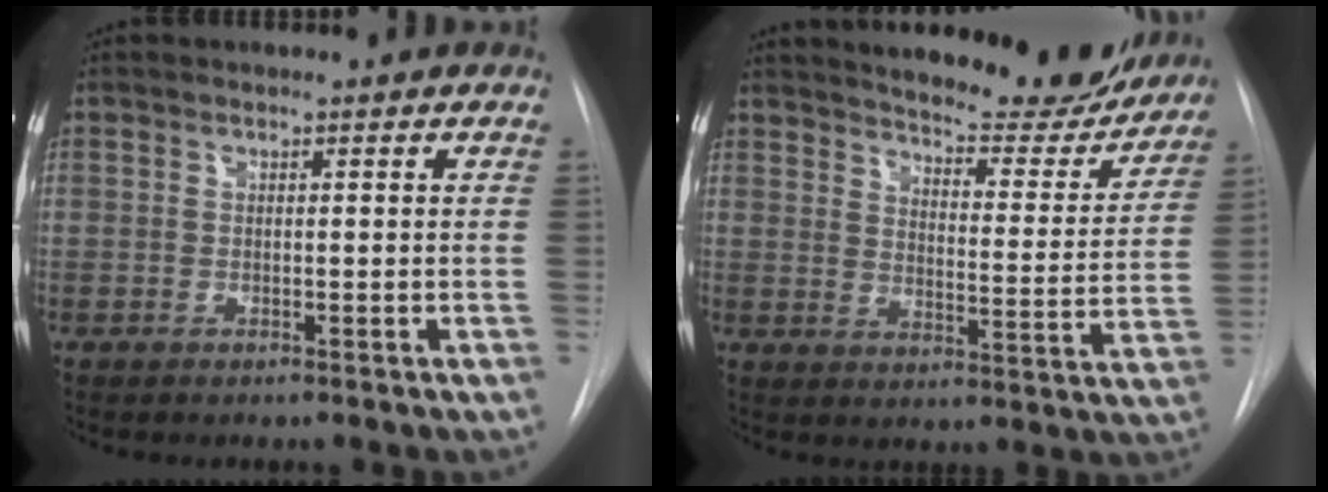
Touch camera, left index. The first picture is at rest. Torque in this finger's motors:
{"motor_torque": [0.07, -0.59, 0.55, 0.08]}